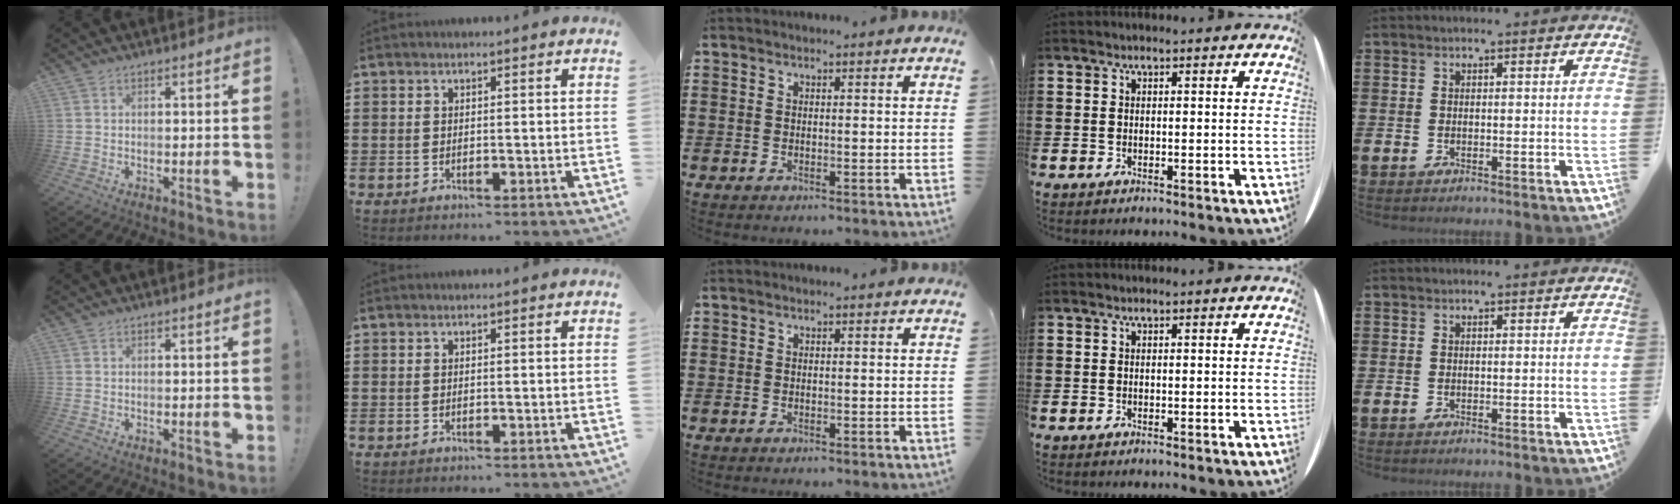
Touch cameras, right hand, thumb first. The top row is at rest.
{}